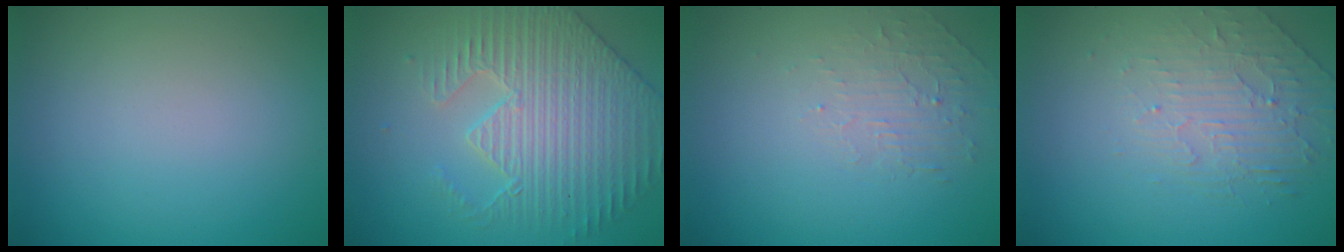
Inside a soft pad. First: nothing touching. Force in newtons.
{"total": 4.4, "press": 4.4, "slide": 0.3}
{"total": 1.8, "press": 0.5, "slide": 1.7}
{"total": 2.2, "press": 1.5, "slide": 1.7}